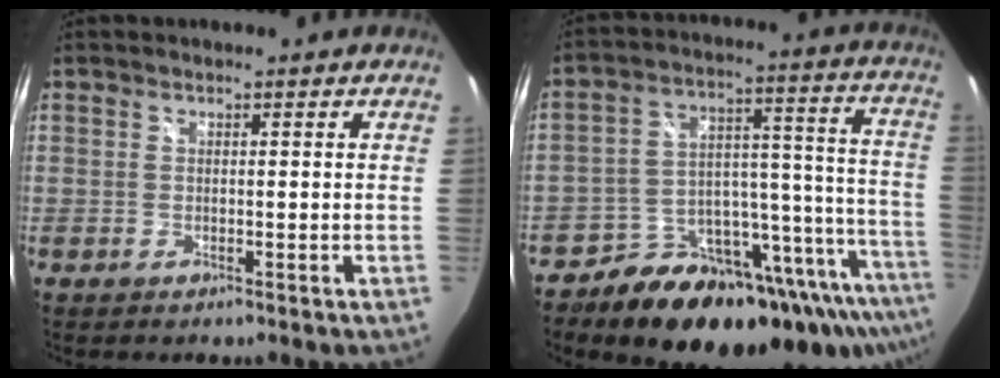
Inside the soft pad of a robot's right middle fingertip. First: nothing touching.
{"total": 26.2, "force": [-19.0, 10.5, 14.6], "torque": [-0.193, 0.008, -0.263]}